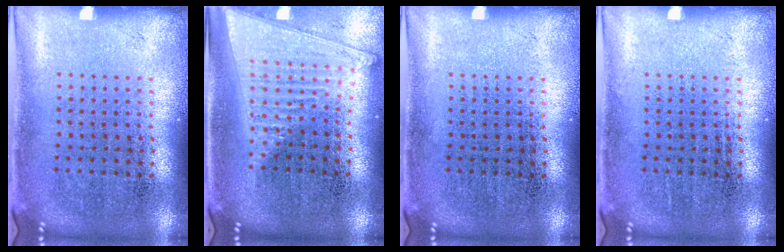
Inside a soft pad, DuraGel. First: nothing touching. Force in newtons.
{"total": 1.9, "press": 1.7, "slide": 0.9}
{"total": 0.0}
{"total": 0.0}